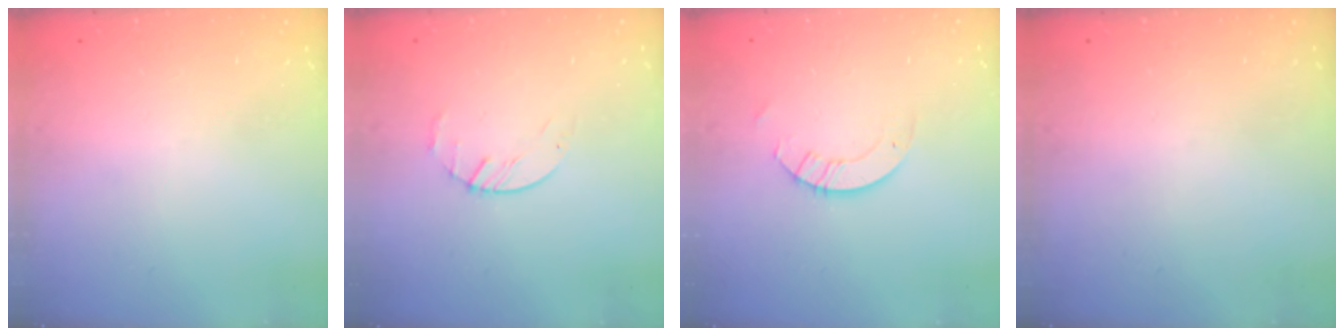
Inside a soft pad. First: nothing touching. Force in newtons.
{"total": 2.2, "press": 2.2, "slide": 0.3}
{"total": 2.6, "press": 2.6, "slide": 0.2}
{"total": 0.0}